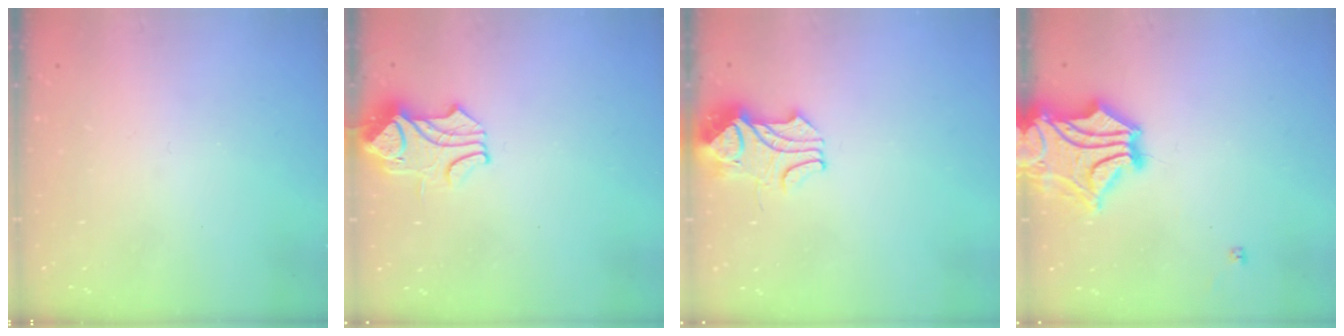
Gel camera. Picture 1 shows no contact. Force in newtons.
{"total": 0.6, "press": 0.1, "slide": 0.6}
{"total": 2.1, "press": 1.9, "slide": 0.8}
{"total": 7.3, "press": 6.9, "slide": 2.2}